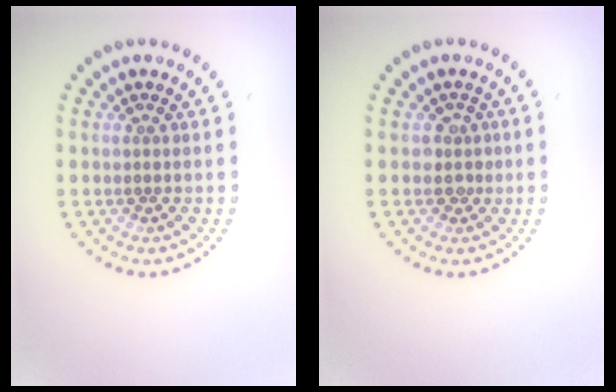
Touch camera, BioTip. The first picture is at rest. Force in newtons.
{"total": 1.3, "press": 1.1, "slide": 0.6}